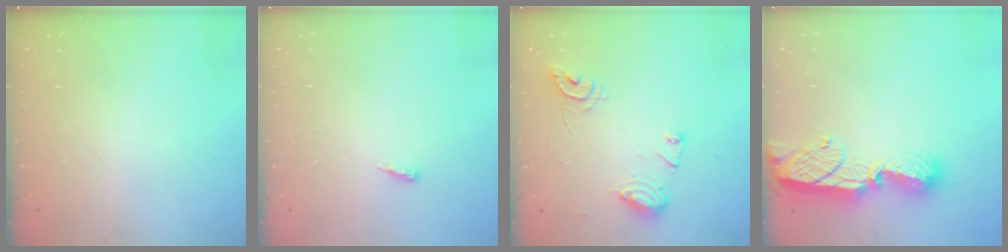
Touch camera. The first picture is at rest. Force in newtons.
{"total": 4.6, "press": 4.5, "slide": 0.9}
{"total": 10.8, "press": 10.8, "slide": 0.5}
{"total": 12.7, "press": 12.7, "slide": 1.0}